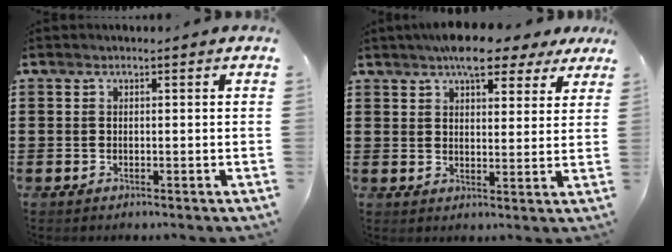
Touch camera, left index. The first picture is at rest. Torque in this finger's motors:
{"motor_torque": [2.14, 0.00, 0.37, 0.06]}